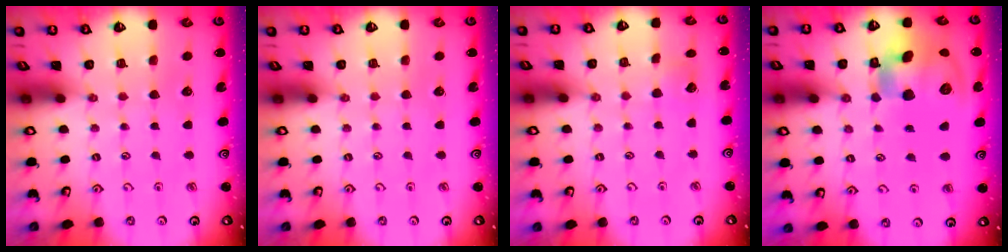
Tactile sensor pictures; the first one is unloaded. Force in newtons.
{"total": 0.0}
{"total": 3.6, "press": 3.5, "slide": 0.4}
{"total": 16.8, "press": 16.6, "slide": 2.8}